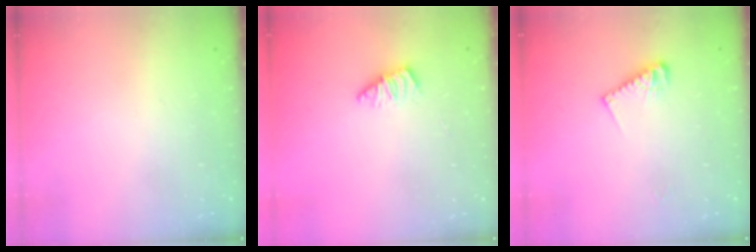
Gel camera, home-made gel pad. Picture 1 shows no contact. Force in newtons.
{"total": 1.7, "press": 1.6, "slide": 0.4}
{"total": 7.7, "press": 7.7, "slide": 0.3}